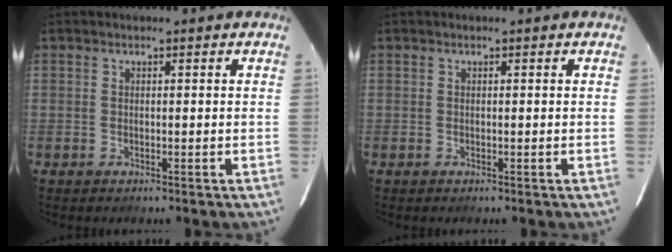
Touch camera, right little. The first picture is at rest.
{"total": 0.0}